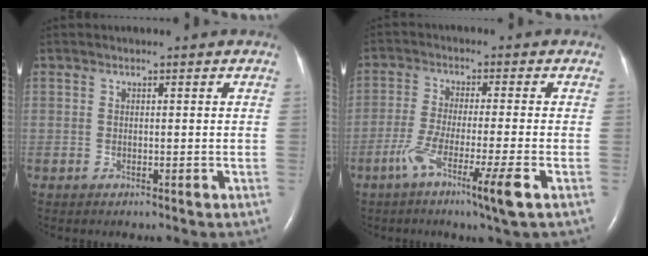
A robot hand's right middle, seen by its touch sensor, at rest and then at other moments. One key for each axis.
{"total": 8.5, "fx": -4.3, "fy": -0.7, "fz": 7.3, "tx": -0.133, "ty": -0.024, "tz": -0.079}